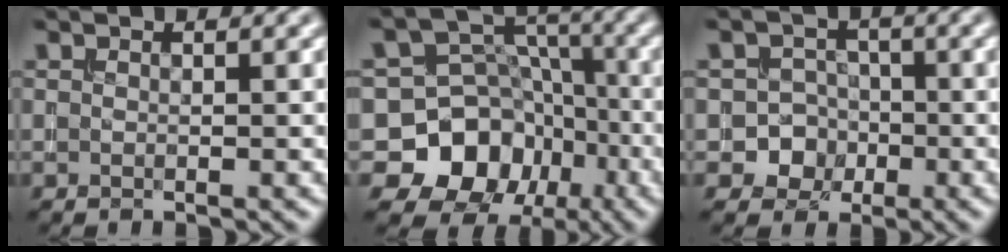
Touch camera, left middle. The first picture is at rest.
{"total": 10.7, "force": [-4.4, 9.3, 3.1], "torque": [-0.056, 0.007, -0.110]}
{"total": 3.9, "force": [-1.5, 3.5, 0.7], "torque": [0.027, 0.005, -0.036]}